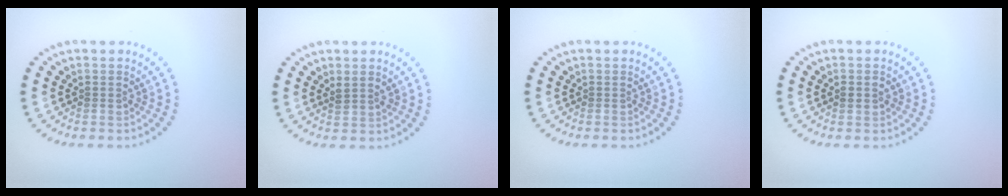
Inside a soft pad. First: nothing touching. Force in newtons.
{"total": 1.1, "press": 1.0, "slide": 0.5}
{"total": 0.0}
{"total": 1.5, "press": 1.5, "slide": 0.2}